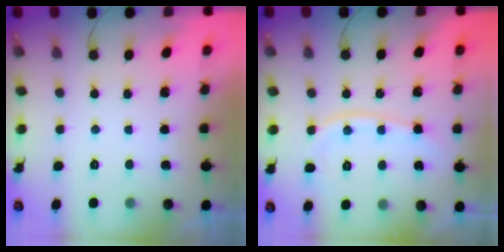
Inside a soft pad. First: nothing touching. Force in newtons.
{"total": 9.2, "press": 9.2, "slide": 0.2}